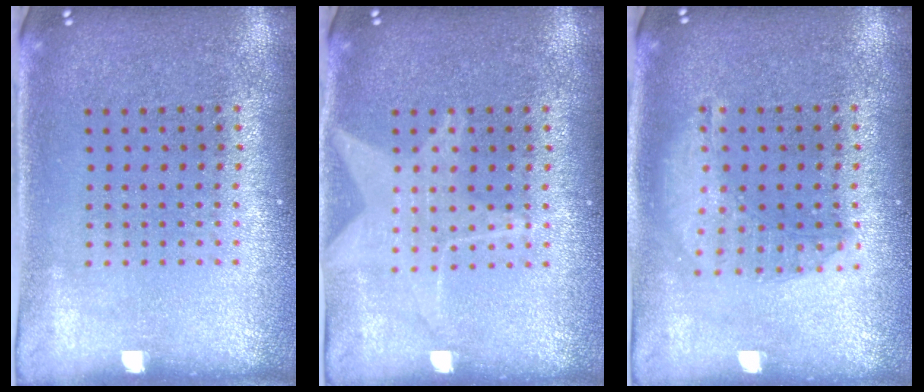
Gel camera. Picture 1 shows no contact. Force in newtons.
{"total": 2.0, "press": 2.0, "slide": 0.4}
{"total": 1.4, "press": 1.4, "slide": 0.3}